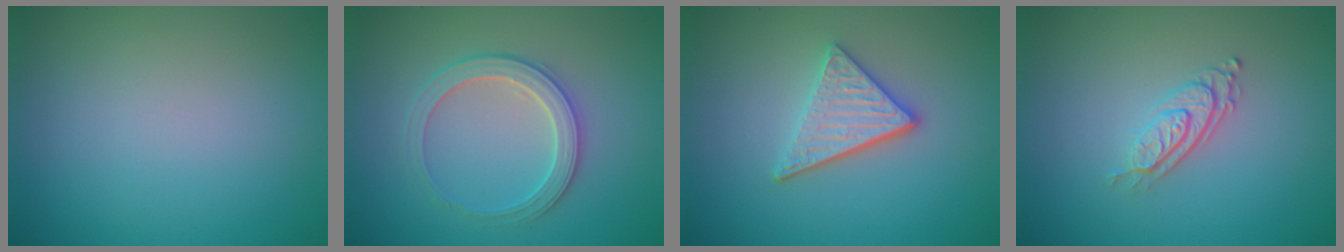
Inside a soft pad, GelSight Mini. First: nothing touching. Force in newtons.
{"total": 2.8, "press": 2.8, "slide": 0.3}
{"total": 3.6, "press": 3.0, "slide": 1.9}
{"total": 2.7, "press": 2.0, "slide": 1.9}